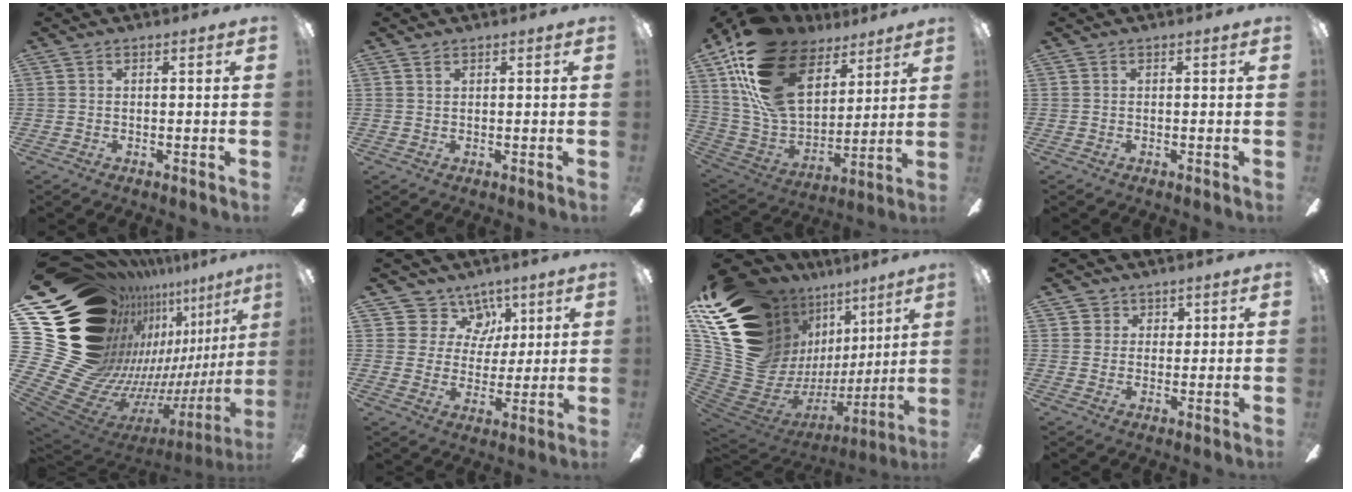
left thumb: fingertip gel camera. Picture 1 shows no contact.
{"total": 0.8, "force": [0.6, 0.4, 0.4], "torque": [-0.009, 0.002, 0.011]}
{"total": 23.6, "force": [12.7, 14.4, 13.8], "torque": [-0.277, -0.061, 0.237]}
{"total": 0.0}
{"total": 29.2, "force": [9.9, 19.9, 19.0], "torque": [-0.342, -0.147, 0.268]}
{"total": 9.4, "force": [5.4, 7.5, 1.3], "torque": [-0.047, -0.033, 0.108]}
{"total": 20.7, "force": [10.8, 13.8, 11.0], "torque": [-0.198, -0.109, 0.247]}
{"total": 3.4, "force": [1.9, 2.9, -0.1], "torque": [0.005, -0.002, 0.032]}